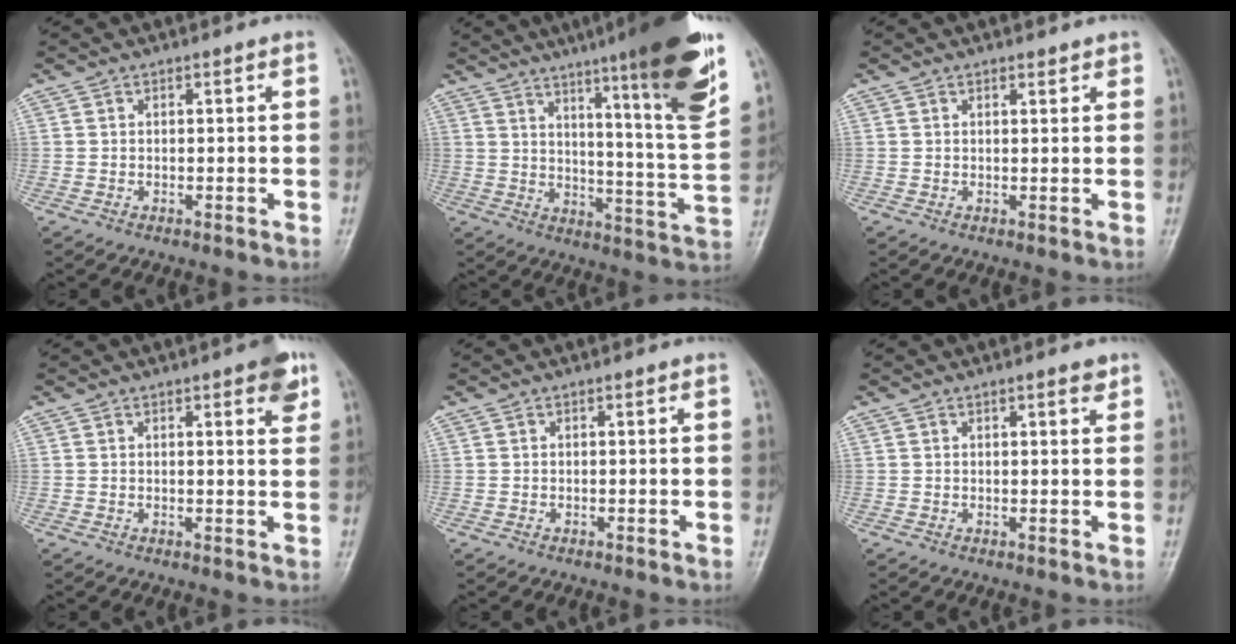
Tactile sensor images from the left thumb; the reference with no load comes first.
{"total": 22.5, "force": [13.5, 1.8, 17.9], "torque": [-0.234, -0.062, 0.193]}
{"total": 1.3, "force": [1.1, 0.6, 0.5], "torque": [-0.003, -0.008, 0.014]}
{"total": 4.9, "force": [2.7, 1.4, 3.8], "torque": [-0.038, -0.010, 0.028]}
{"total": 0.0}
{"total": 2.0, "force": [1.4, 0.5, 1.4], "torque": [-0.016, -0.007, 0.018]}